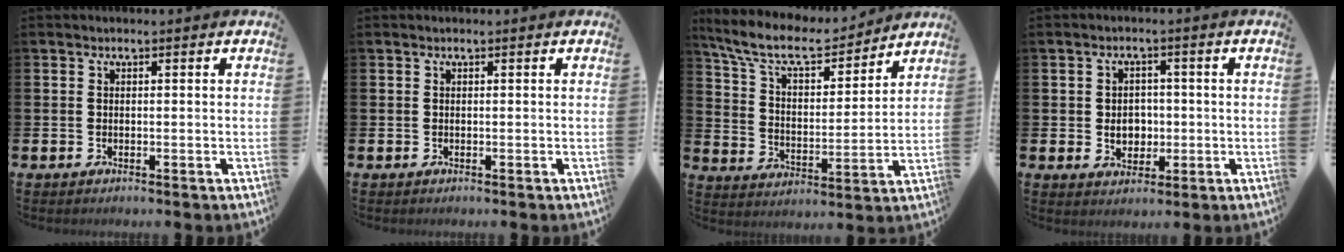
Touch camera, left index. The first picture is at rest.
{"total": 0.0}
{"total": 10.0, "force": [9.0, 2.6, 3.7], "torque": [-0.102, -0.055, 0.156]}
{"total": 3.4, "force": [-0.2, 2.9, 1.8], "torque": [-0.020, -0.002, -0.012]}